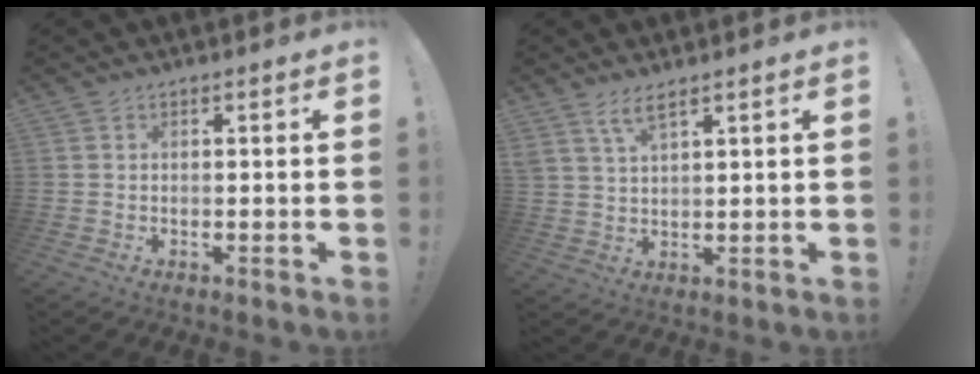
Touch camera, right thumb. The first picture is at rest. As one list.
[{"total": 4.8, "force": [3.3, 1.1, 3.3], "torque": [-0.068, -0.010, 0.060]}]